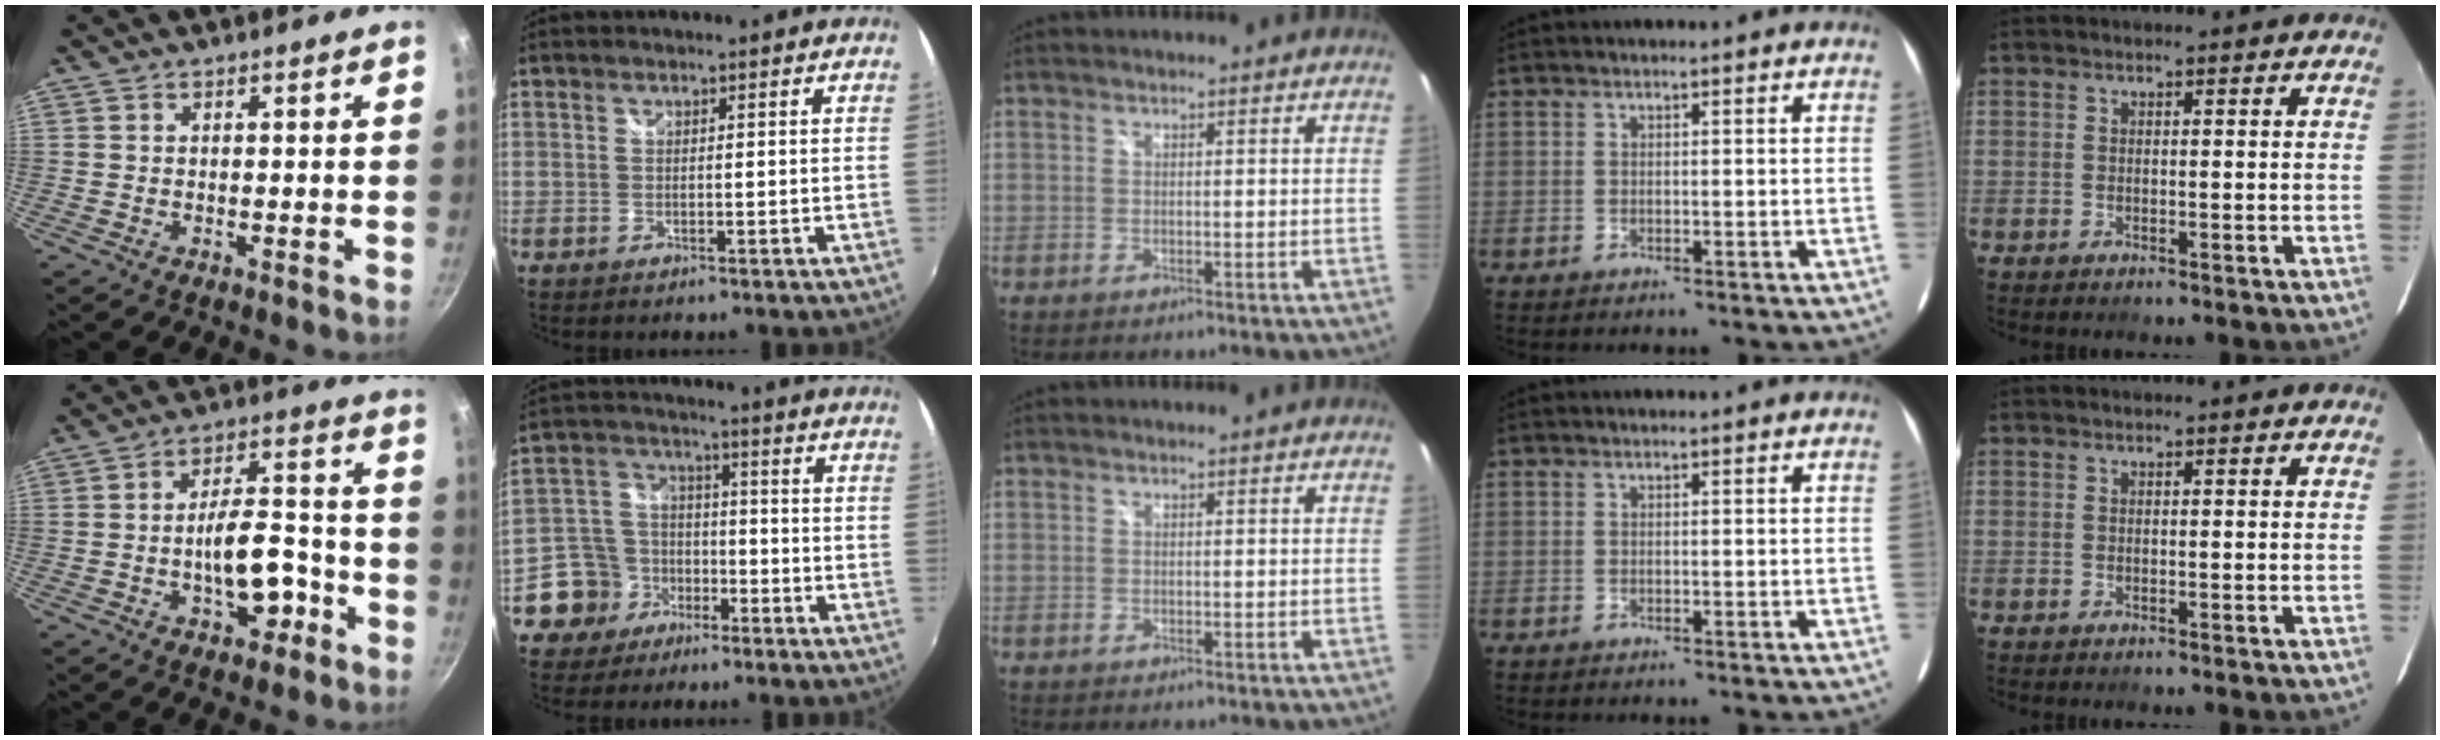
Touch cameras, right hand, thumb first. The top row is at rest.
{"thumb": {"total": 10.5, "force": [-3.9, 5.3, 8.2], "torque": [-0.095, 0.045, -0.055]}, "index": {"total": 8.5, "force": [-5.4, 6.6, 1.1], "torque": [-0.039, 0.032, -0.104]}}